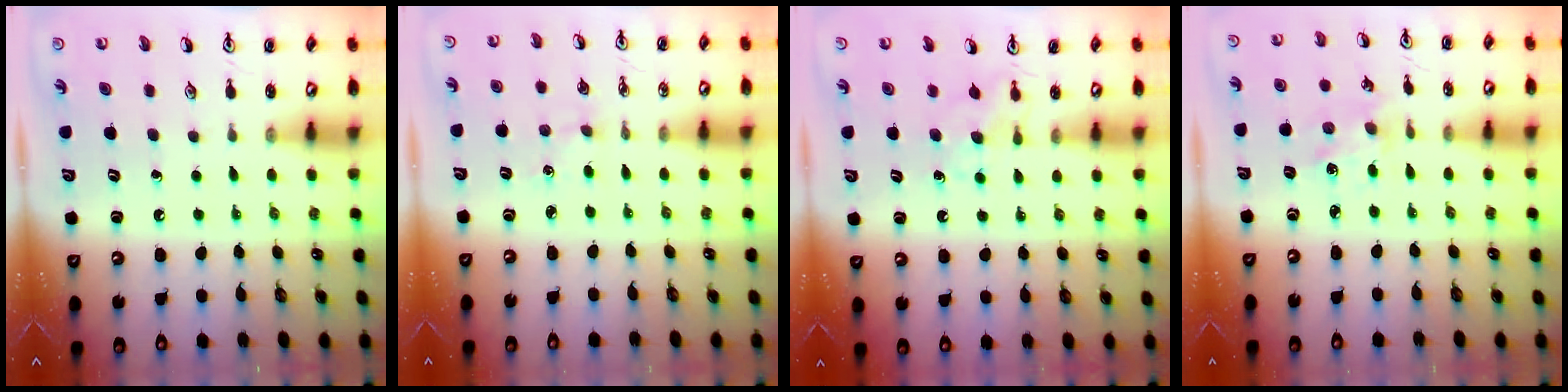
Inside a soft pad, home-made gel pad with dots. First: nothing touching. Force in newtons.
{"total": 1.5, "press": 1.5, "slide": 0.3}
{"total": 4.6, "press": 4.5, "slide": 0.6}
{"total": 1.3, "press": 1.3, "slide": 0.3}